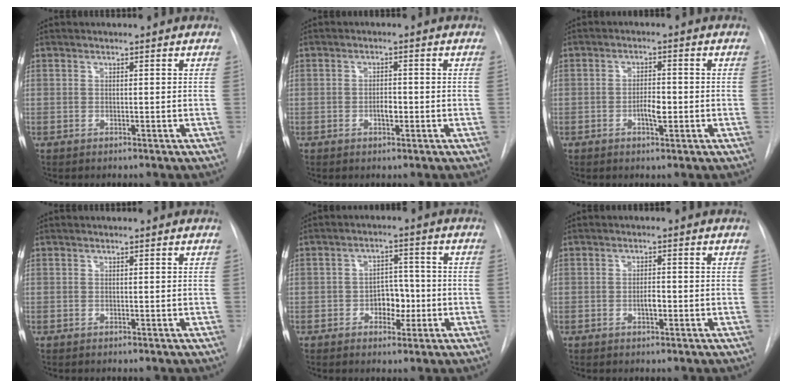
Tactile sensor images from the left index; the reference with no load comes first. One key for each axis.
{"total": 2.1, "fx": -0.7, "fy": 0.9, "fz": 1.8, "tx": -0.028, "ty": 0.003, "tz": -0.011}
{"total": 3.2, "fx": -0.9, "fy": 1.0, "fz": 2.9, "tx": -0.048, "ty": 0.003, "tz": -0.014}
{"total": 0.0}
{"total": 5.1, "fx": -1.5, "fy": 3.3, "fz": 3.6, "tx": -0.049, "ty": 0.013, "tz": -0.022}
{"total": 2.1, "fx": -0.7, "fy": 0.7, "fz": 1.8, "tx": -0.031, "ty": 0.002, "tz": -0.011}